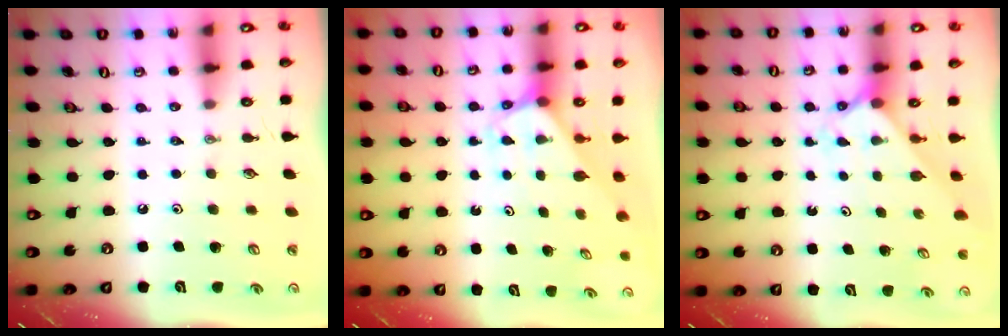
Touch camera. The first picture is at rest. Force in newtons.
{"total": 2.4, "press": 2.4, "slide": 0.2}
{"total": 2.1, "press": 2.1, "slide": 0.3}